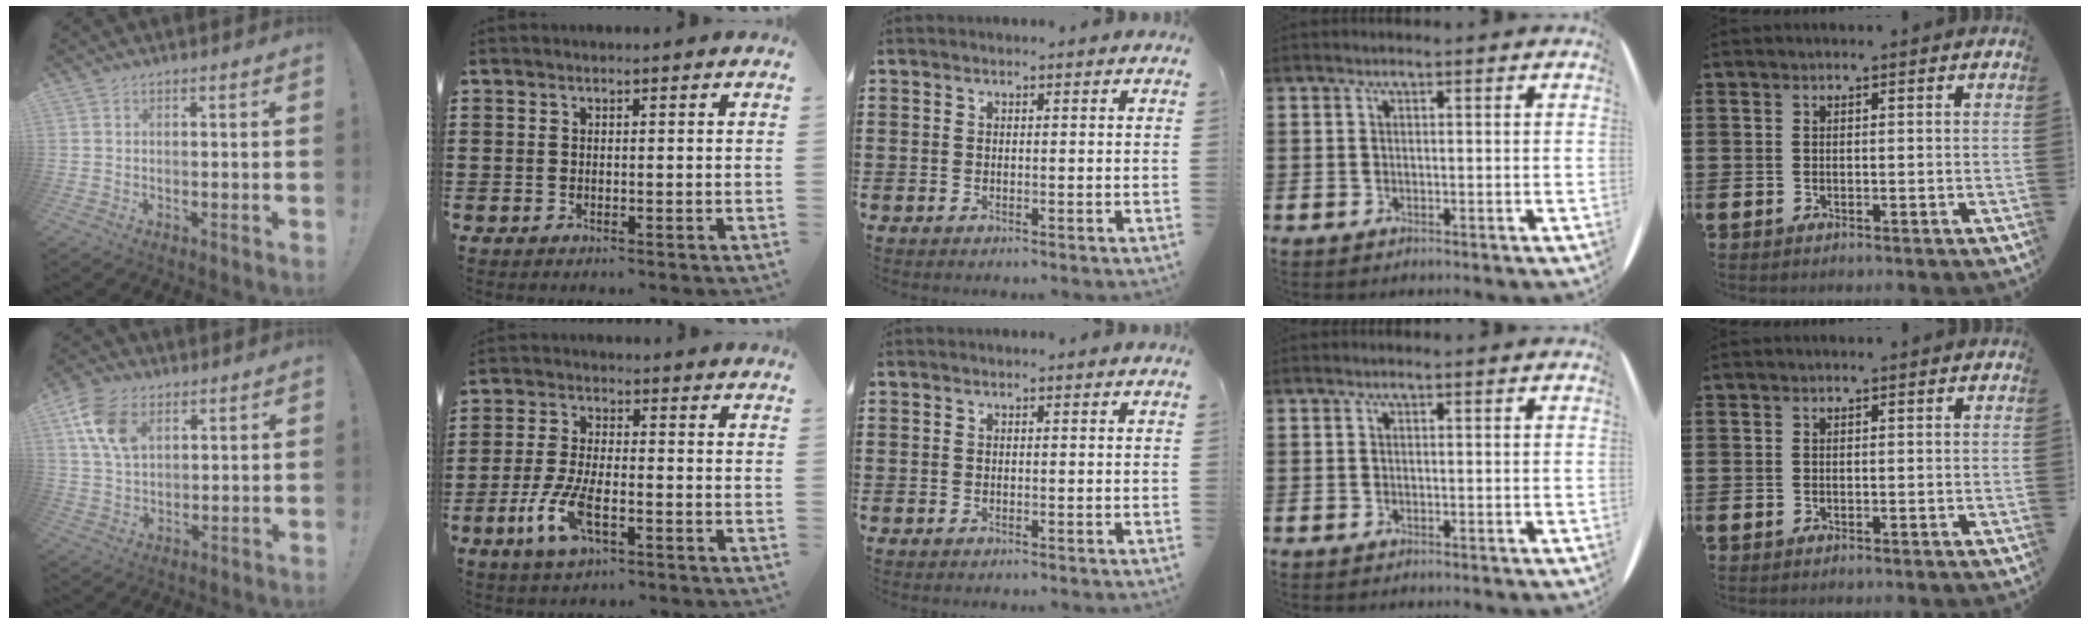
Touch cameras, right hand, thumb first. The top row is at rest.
{"thumb": {"total": 11.1, "force": [5.1, 6.8, 7.2], "torque": [-0.142, -0.008, 0.098]}, "index": {"total": 7.6, "force": [-3.2, 2.6, 6.5], "torque": [-0.152, -0.018, -0.060]}}